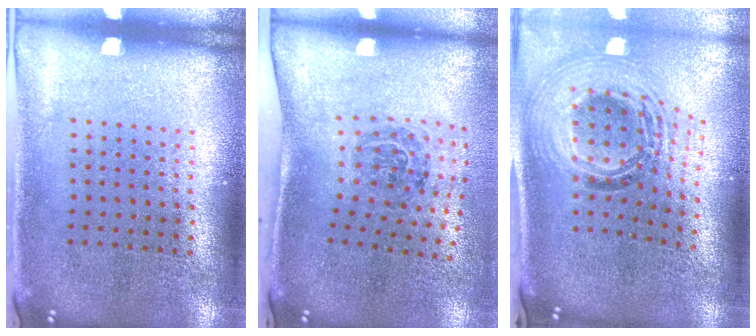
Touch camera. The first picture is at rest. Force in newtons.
{"total": 1.8, "press": 1.2, "slide": 1.3}
{"total": 2.1, "press": 1.6, "slide": 1.4}